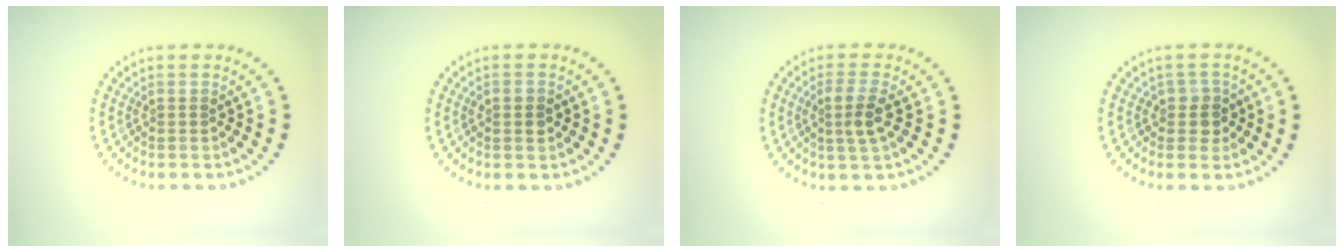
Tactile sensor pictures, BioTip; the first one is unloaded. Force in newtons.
{"total": 1.4, "press": 1.4, "slide": 0.1}
{"total": 2.6, "press": 2.4, "slide": 1.1}
{"total": 1.9, "press": 1.7, "slide": 0.9}